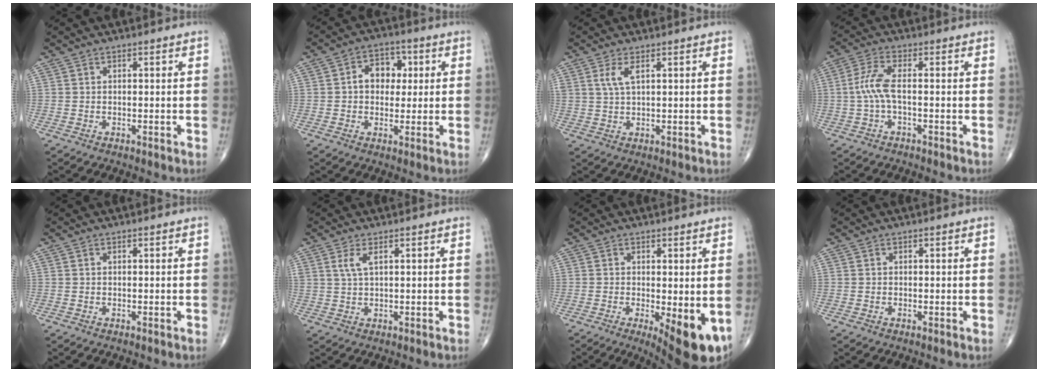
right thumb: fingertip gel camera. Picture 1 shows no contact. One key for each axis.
{"total": 7.3, "fx": 1.0, "fy": 5.6, "fz": 4.6, "tx": -0.035, "ty": 0.013, "tz": 0.011}
{"total": 3.3, "fx": 1.4, "fy": 1.1, "fz": 2.7, "tx": -0.061, "ty": -0.001, "tz": 0.035}
{"total": 5.2, "fx": -0.6, "fy": 1.4, "fz": 4.9, "tx": -0.126, "ty": 0.014, "tz": -0.018}
{"total": 0.0}
{"total": 2.8, "fx": 1.2, "fy": 0.9, "fz": 2.3, "tx": -0.054, "ty": -0.001, "tz": 0.032}
{"total": 10.2, "fx": -2.6, "fy": 3.2, "fz": 9.3, "tx": -0.122, "ty": -0.022, "tz": -0.028}
{"total": 0.0}